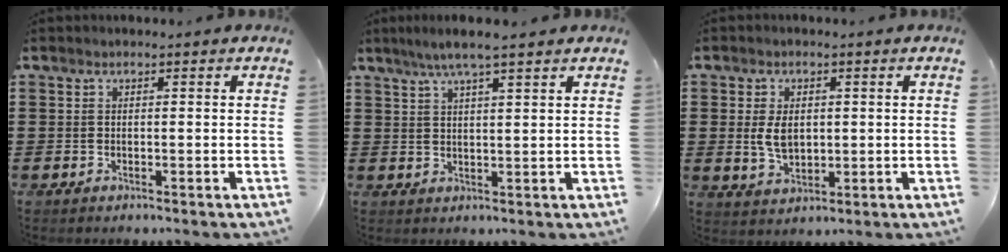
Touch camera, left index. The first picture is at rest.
{"total": 4.9, "force": [3.6, 0.1, 3.3], "torque": [-0.070, -0.001, 0.063]}
{"total": 4.8, "force": [0.4, 3.0, 3.6], "torque": [-0.076, 0.003, 0.003]}